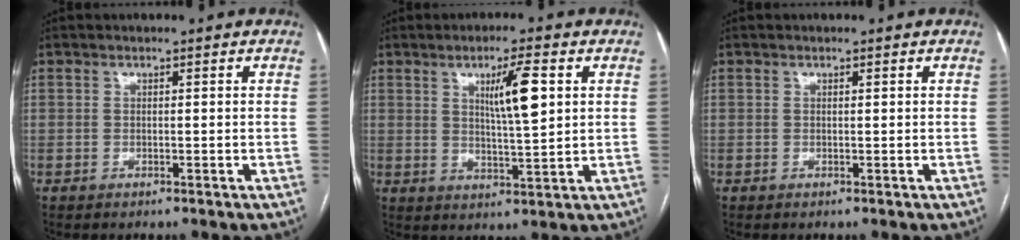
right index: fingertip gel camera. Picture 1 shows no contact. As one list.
[{"total": 7.3, "force": [2.3, 0.6, 6.9], "torque": [-0.118, -0.001, 0.040]}, {"total": 0.0}]